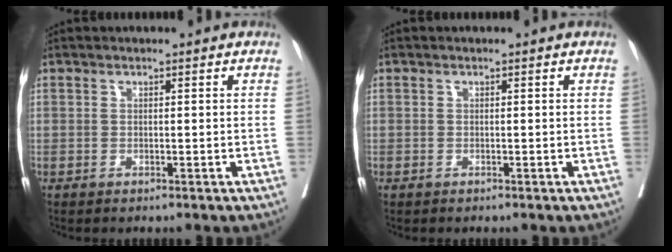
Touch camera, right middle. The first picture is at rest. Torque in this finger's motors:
{"motor_torque": [1.15, -0.98, -0.07, -0.21]}